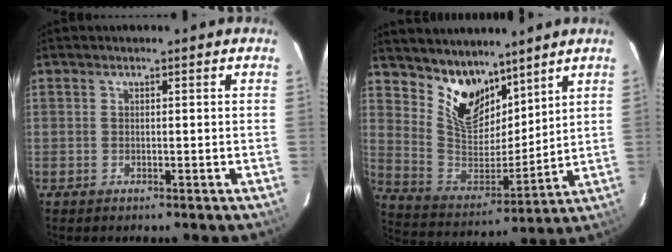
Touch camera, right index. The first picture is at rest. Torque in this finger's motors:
{"motor_torque": [-0.03, 0.39, 0.07, 0.05]}